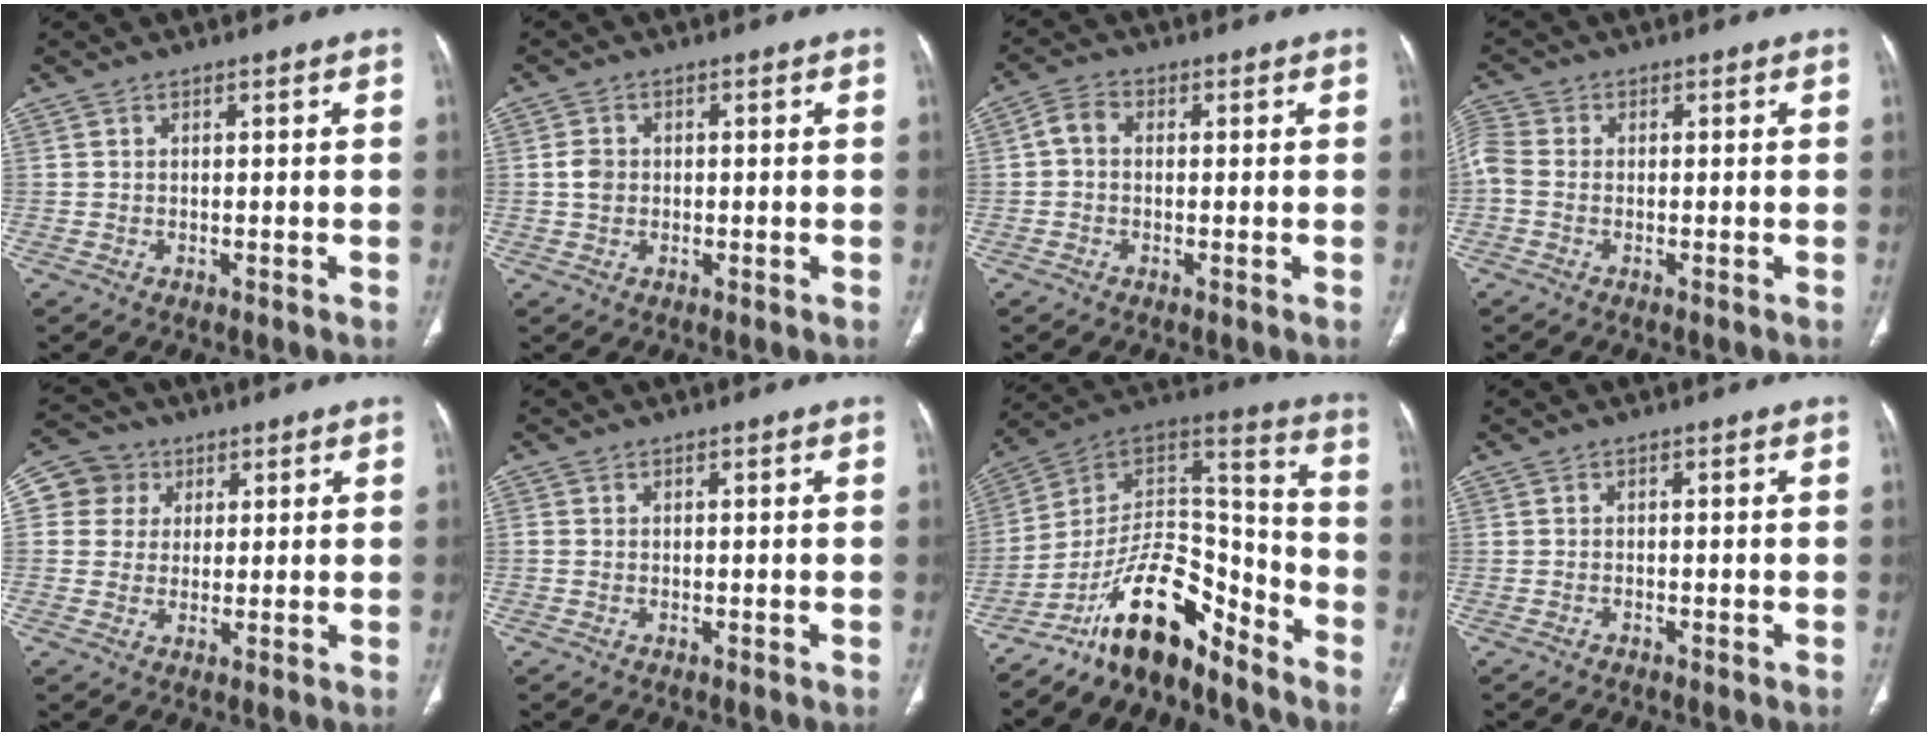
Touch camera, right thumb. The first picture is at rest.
{"total": 2.6, "force": [0.0, 2.2, 1.4], "torque": [-0.019, 0.007, -0.004]}
{"total": 3.4, "force": [0.1, 2.5, 2.3], "torque": [-0.037, 0.010, -0.009]}
{"total": 4.1, "force": [-0.7, 2.9, 2.8], "torque": [-0.077, 0.011, -0.024]}
{"total": 7.1, "force": [2.1, 6.7, 1.1], "torque": [0.006, 0.006, 0.032]}
{"total": 0.5, "force": [-0.1, 0.5, 0.3], "torque": [-0.007, 0.000, -0.004]}
{"total": 16.4, "force": [-12.5, 6.6, 8.3], "torque": [-0.100, 0.128, -0.222]}
{"total": 0.0}